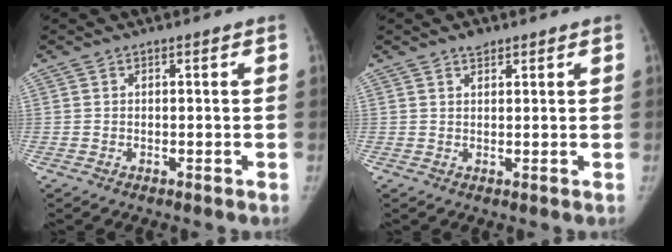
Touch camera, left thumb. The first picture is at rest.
{"total": 1.9, "force": [1.4, 0.9, 0.8], "torque": [-0.006, -0.009, 0.022]}